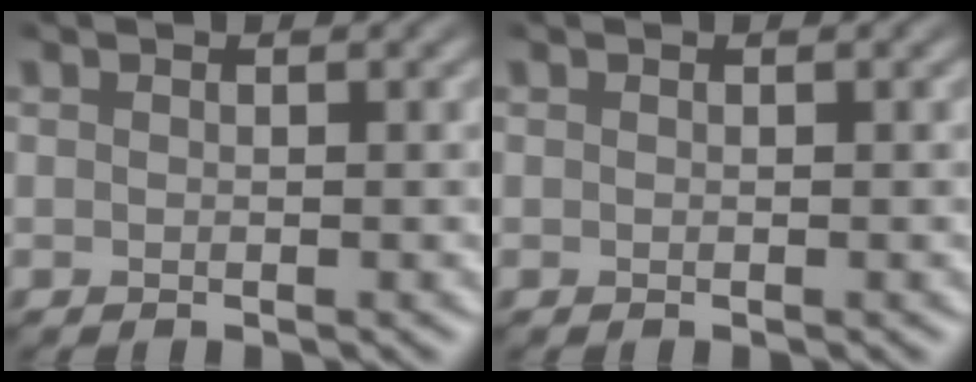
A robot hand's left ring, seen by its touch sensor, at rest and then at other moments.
{"total": 0.0}